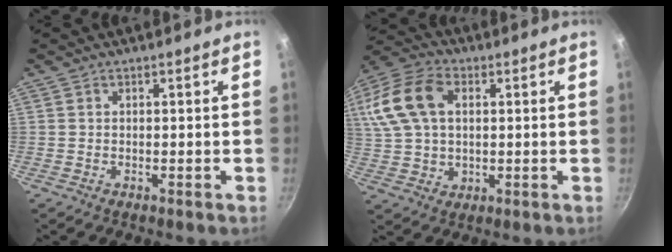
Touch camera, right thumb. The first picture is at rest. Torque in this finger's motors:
{"motor_torque": [-0.63, 1.21, 0.55, -0.50, 0.14]}